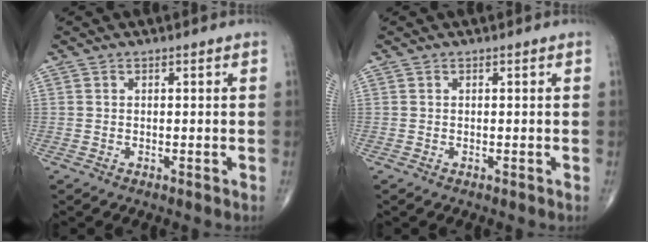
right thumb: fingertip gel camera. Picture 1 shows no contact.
{"total": 0.0}